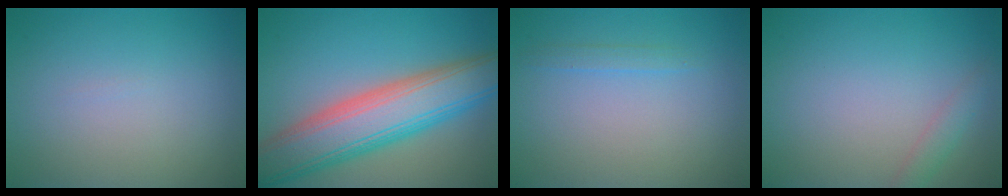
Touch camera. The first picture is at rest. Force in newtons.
{"total": 9.9, "press": 9.9, "slide": 0.4}
{"total": 0.9, "press": 0.9, "slide": 0.1}
{"total": 1.4, "press": 1.4, "slide": 0.0}